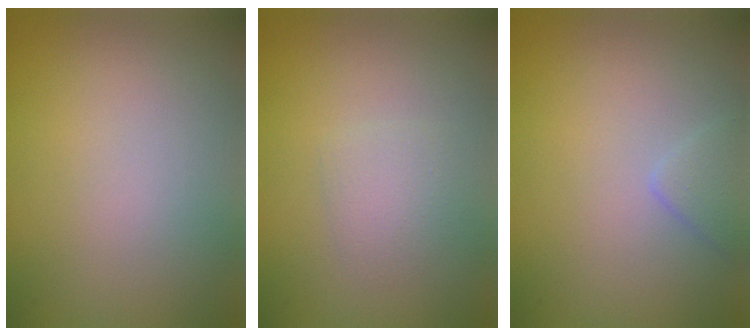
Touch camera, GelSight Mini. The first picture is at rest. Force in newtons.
{"total": 1.6, "press": 1.6, "slide": 0.1}
{"total": 1.4, "press": 1.4, "slide": 0.1}